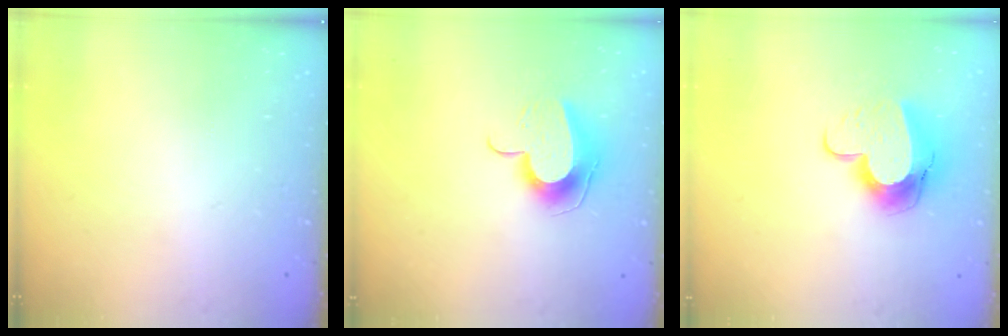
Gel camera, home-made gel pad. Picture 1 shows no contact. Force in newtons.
{"total": 10.5, "press": 10.5, "slide": 0.1}
{"total": 12.6, "press": 12.5, "slide": 1.1}